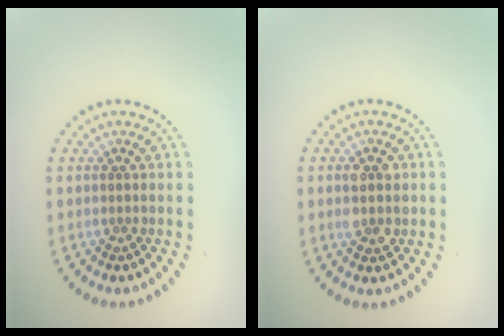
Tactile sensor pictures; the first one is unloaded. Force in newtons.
{"total": 2.7, "press": 2.7, "slide": 0.3}